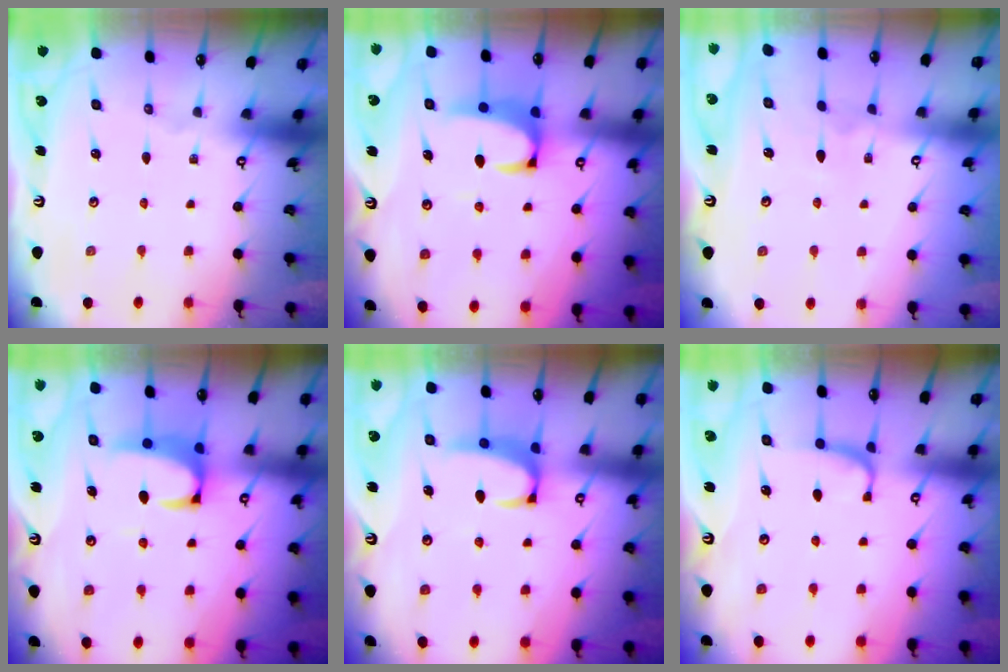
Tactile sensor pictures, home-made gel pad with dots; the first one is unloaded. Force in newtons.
{"total": 2.5, "press": 2.3, "slide": 1.0}
{"total": 3.7, "press": 3.7, "slide": 0.3}
{"total": 2.3, "press": 2.1, "slide": 0.9}
{"total": 2.4, "press": 2.3, "slide": 0.7}
{"total": 1.0, "press": 0.9, "slide": 0.5}